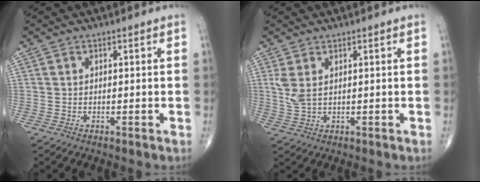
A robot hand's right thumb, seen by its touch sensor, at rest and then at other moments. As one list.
[{"total": 3.5, "force": [1.2, 1.6, 2.9], "torque": [-0.067, 0.000, 0.033]}]